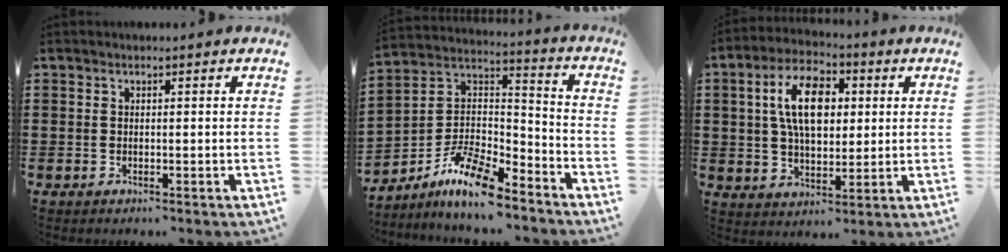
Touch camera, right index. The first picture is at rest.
{"total": 9.9, "force": [-7.8, 2.7, 5.5], "torque": [-0.124, 0.012, -0.160]}
{"total": 10.6, "force": [2.5, 5.7, 8.6], "torque": [-0.172, 0.015, 0.041]}